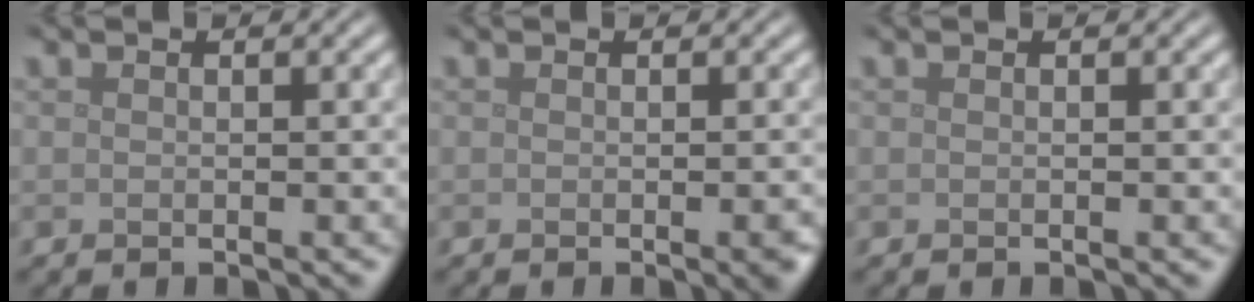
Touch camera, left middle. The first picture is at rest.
{"total": 1.7, "force": [-0.5, 0.4, 1.6], "torque": [-0.011, -0.001, -0.005]}
{"total": 0.0}